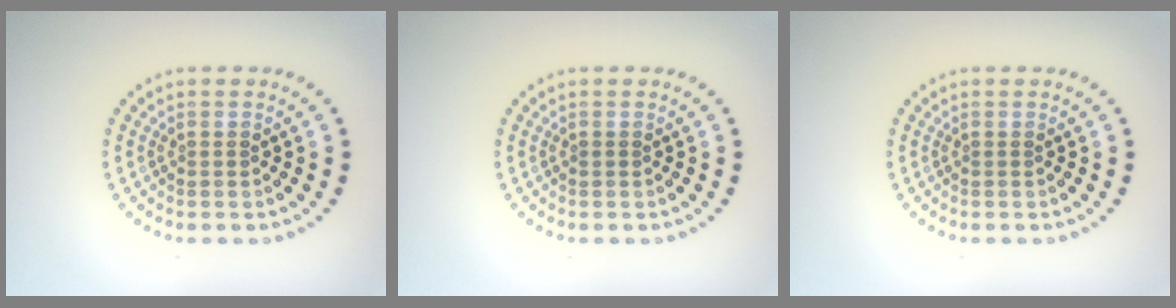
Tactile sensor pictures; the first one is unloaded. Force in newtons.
{"total": 0.5, "press": 0.5, "slide": 0.1}
{"total": 0.0}